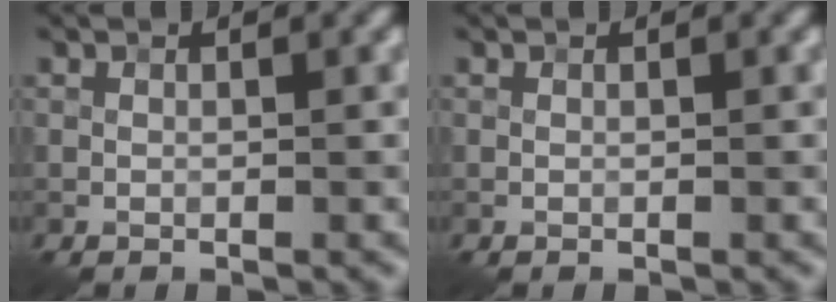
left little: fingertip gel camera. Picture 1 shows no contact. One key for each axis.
{"total": 0.0}